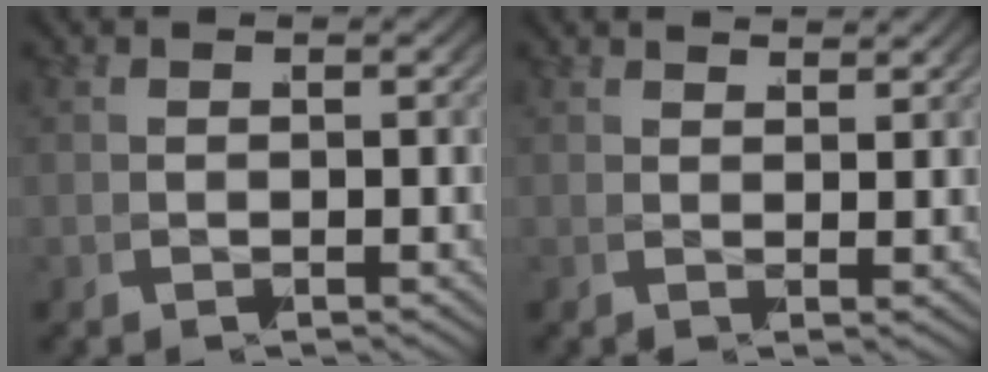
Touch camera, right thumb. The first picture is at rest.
{"total": 1.6, "force": [1.5, -0.2, 0.2], "torque": [0.002, 0.002, 0.025]}